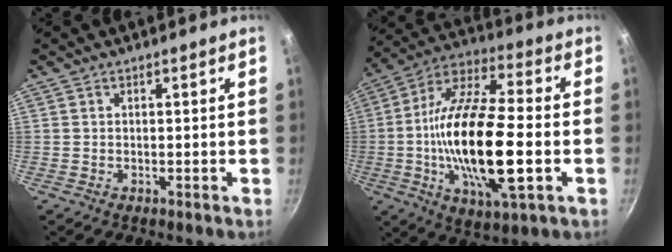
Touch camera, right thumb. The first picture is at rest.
{"total": 23.8, "force": [-3.4, 8.3, 22.0], "torque": [-0.417, 0.015, -0.074]}